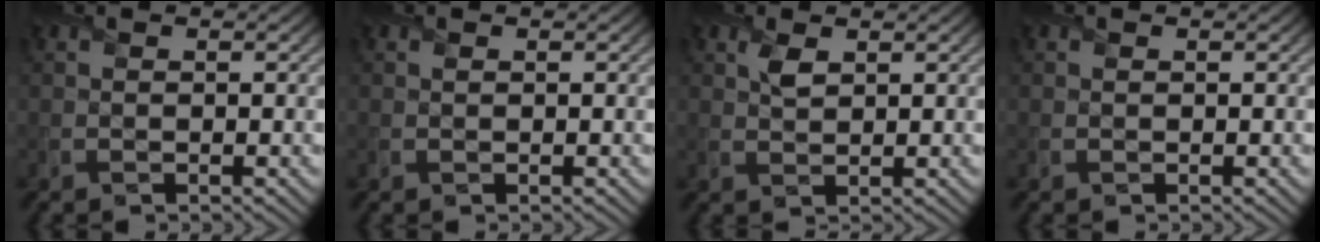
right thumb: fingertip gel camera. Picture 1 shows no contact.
{"total": 0.0}
{"total": 2.0, "force": [1.2, 0.9, 1.4], "torque": [-0.032, 0.003, 0.023]}
{"total": 0.0}